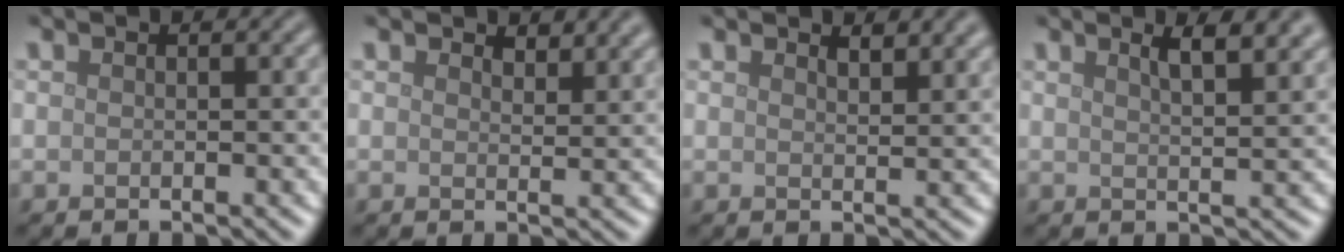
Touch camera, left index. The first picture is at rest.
{"total": 2.7, "force": [2.4, 0.7, 0.9], "torque": [-0.016, 0.000, 0.037]}
{"total": 2.2, "force": [1.8, 0.5, 1.1], "torque": [-0.012, -0.001, 0.033]}
{"total": 4.7, "force": [2.9, 1.4, 3.4], "torque": [-0.029, 0.020, 0.030]}